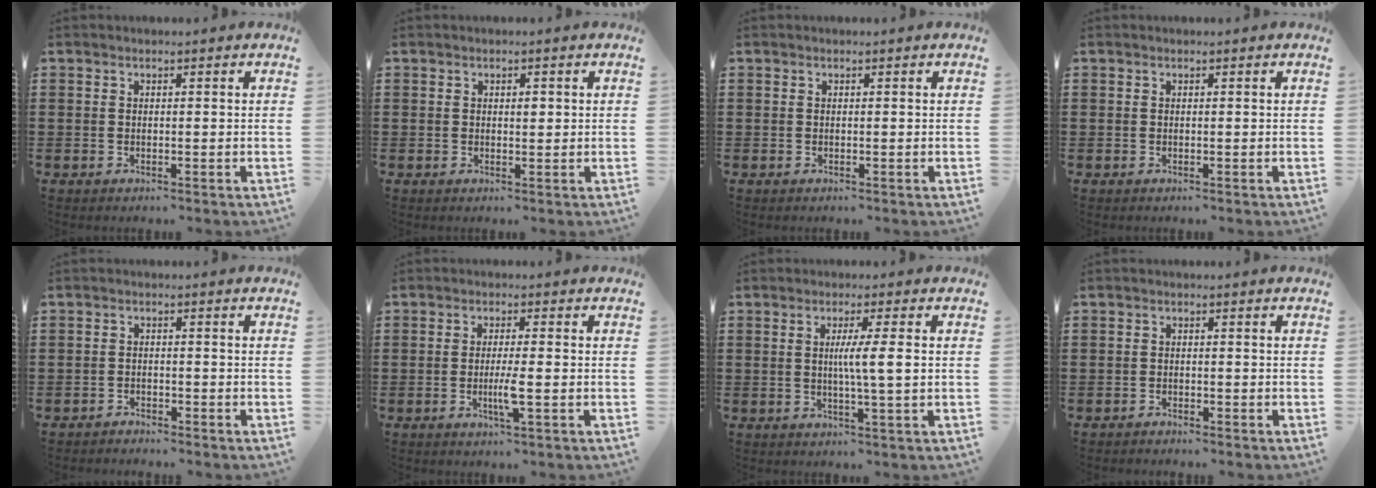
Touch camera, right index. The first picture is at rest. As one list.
[{"total": 1.1, "force": [0.3, 0.6, 0.9], "torque": [-0.010, 0.001, 0.003]}, {"total": 0.0}, {"total": 0.0}, {"total": 1.7, "force": [-1.7, 0.2, -0.2], "torque": [-0.002, 0.004, -0.038]}, {"total": 3.8, "force": [-1.0, 0.0, 3.6], "torque": [-0.070, -0.009, -0.023]}, {"total": 5.0, "force": [0.4, -0.3, 5.0], "torque": [-0.093, -0.007, 0.002]}, {"total": 1.1, "force": [-1.1, 0.1, -0.1], "torque": [-0.002, 0.003, -0.024]}]